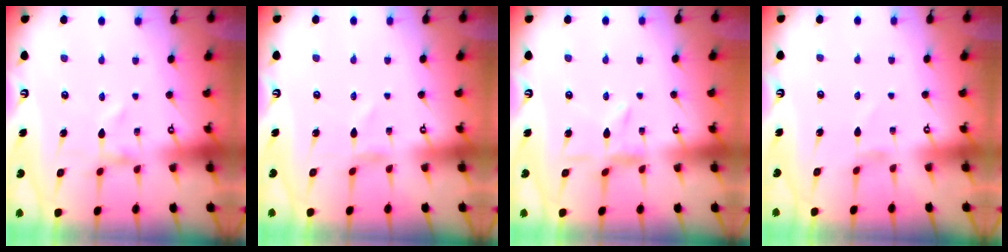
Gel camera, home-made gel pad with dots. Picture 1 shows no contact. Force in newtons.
{"total": 0.0}
{"total": 2.7, "press": 2.7, "slide": 0.4}
{"total": 0.0}